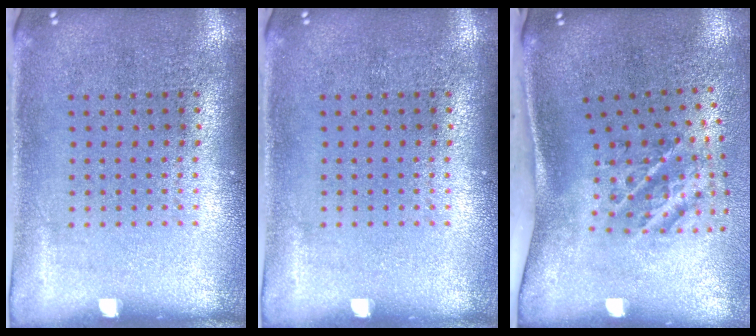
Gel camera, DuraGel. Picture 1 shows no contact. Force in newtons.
{"total": 0.0}
{"total": 2.4, "press": 1.3, "slide": 2.0}